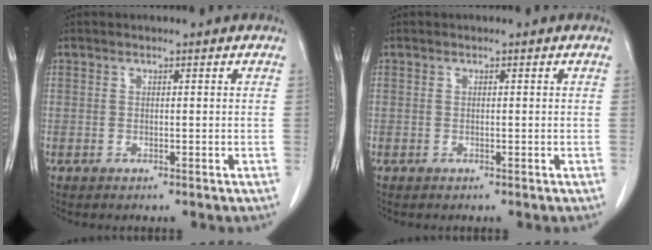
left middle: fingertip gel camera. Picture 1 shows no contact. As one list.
[{"total": 0.0}]